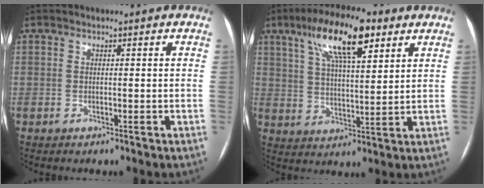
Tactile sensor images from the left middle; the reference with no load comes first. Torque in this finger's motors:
{"motor_torque": [1.54, -0.60, 0.31, 0.07]}